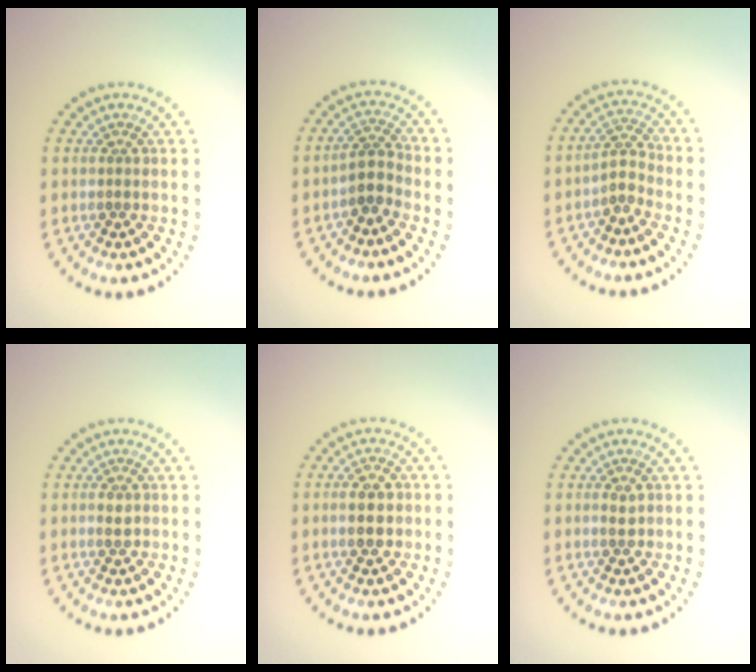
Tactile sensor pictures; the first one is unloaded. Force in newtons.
{"total": 2.2, "press": 1.8, "slide": 1.3}
{"total": 2.0, "press": 1.6, "slide": 1.3}
{"total": 1.0, "press": 1.0, "slide": 0.2}
{"total": 3.0, "press": 3.0, "slide": 0.1}
{"total": 1.0, "press": 1.0, "slide": 0.2}